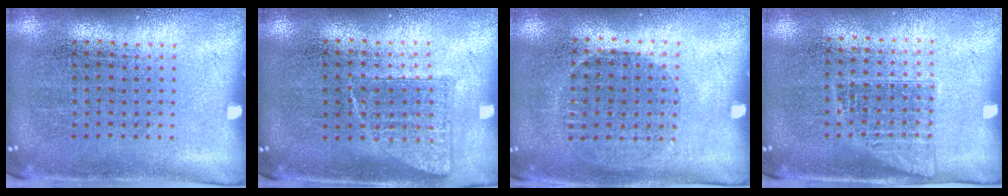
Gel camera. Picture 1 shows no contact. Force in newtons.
{"total": 0.8, "press": 0.8, "slide": 0.1}
{"total": 1.0, "press": 0.8, "slide": 0.5}
{"total": 1.1, "press": 1.0, "slide": 0.6}